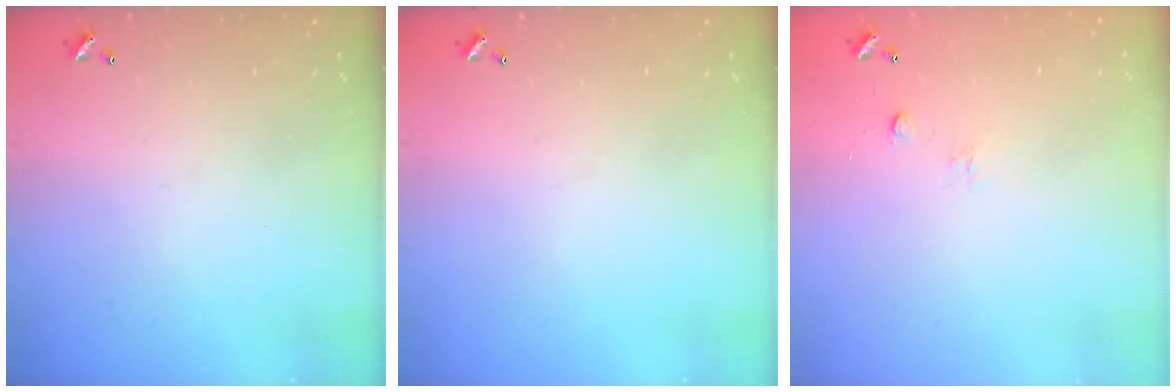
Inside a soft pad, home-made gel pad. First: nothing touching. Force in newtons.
{"total": 0.0}
{"total": 4.9, "press": 4.9, "slide": 0.7}